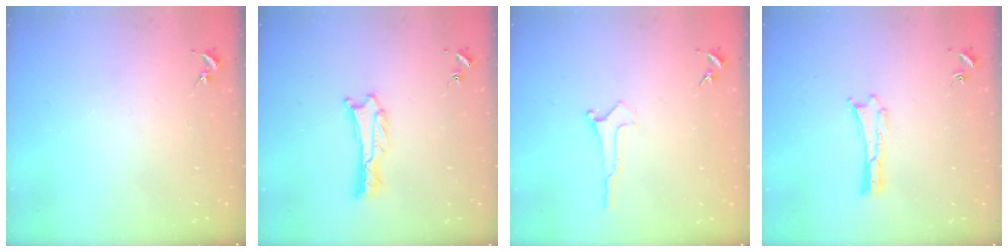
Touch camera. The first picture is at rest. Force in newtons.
{"total": 1.1, "press": 1.1, "slide": 0.0}
{"total": 0.0}
{"total": 0.0}